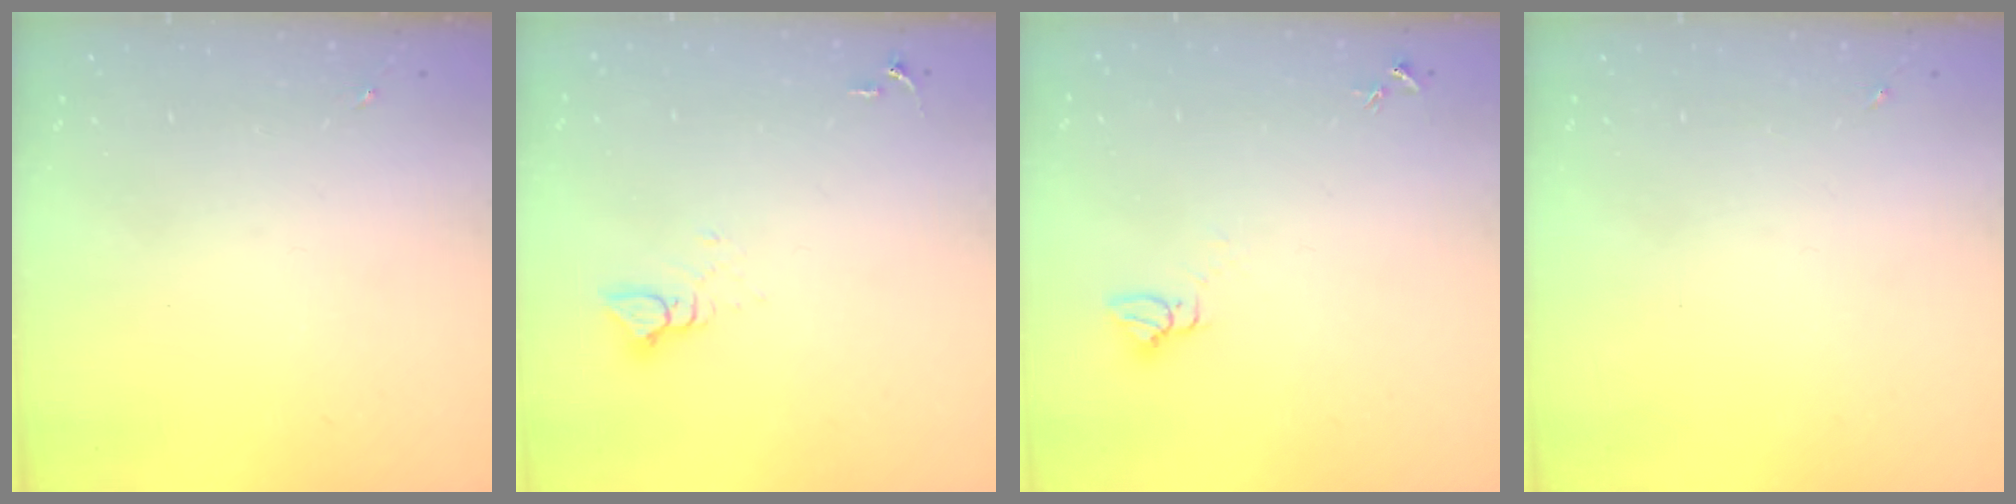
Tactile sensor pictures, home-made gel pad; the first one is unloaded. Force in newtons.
{"total": 3.3, "press": 3.3, "slide": 0.3}
{"total": 2.8, "press": 2.8, "slide": 0.1}
{"total": 0.0}